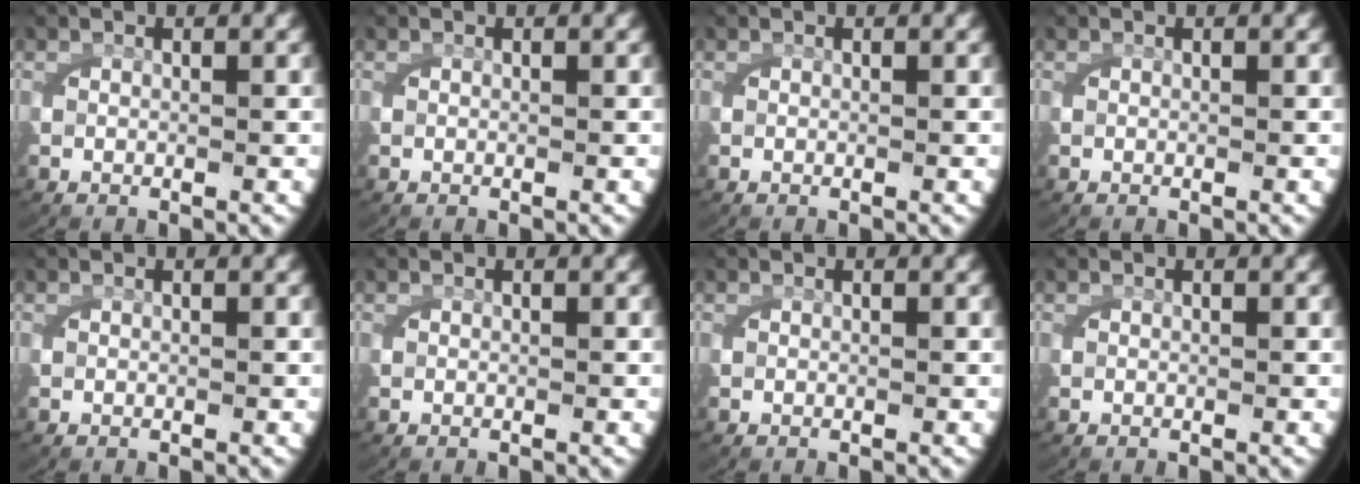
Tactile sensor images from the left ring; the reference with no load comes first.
{"total": 0.0}
{"total": 0.0}
{"total": 0.0}
{"total": 0.0}
{"total": 0.0}
{"total": 0.0}
{"total": 0.0}